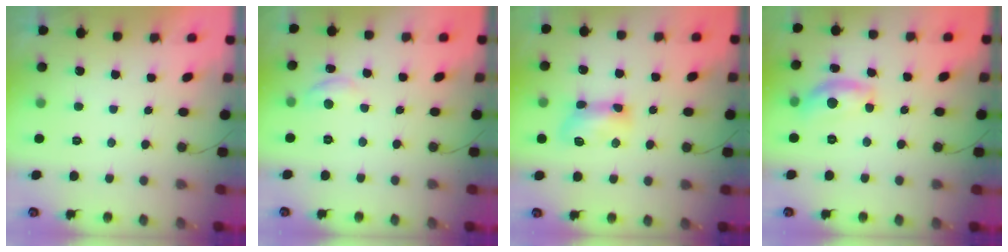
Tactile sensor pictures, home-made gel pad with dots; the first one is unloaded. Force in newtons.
{"total": 6.2, "press": 6.2, "slide": 0.6}
{"total": 7.6, "press": 7.5, "slide": 1.2}
{"total": 10.5, "press": 10.5, "slide": 0.4}